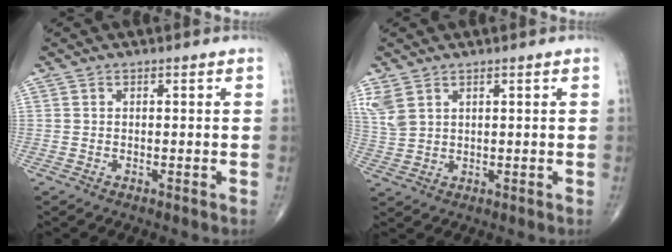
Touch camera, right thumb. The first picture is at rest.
{"total": 4.6, "force": [2.8, 2.5, 2.6], "torque": [-0.062, -0.003, 0.070]}